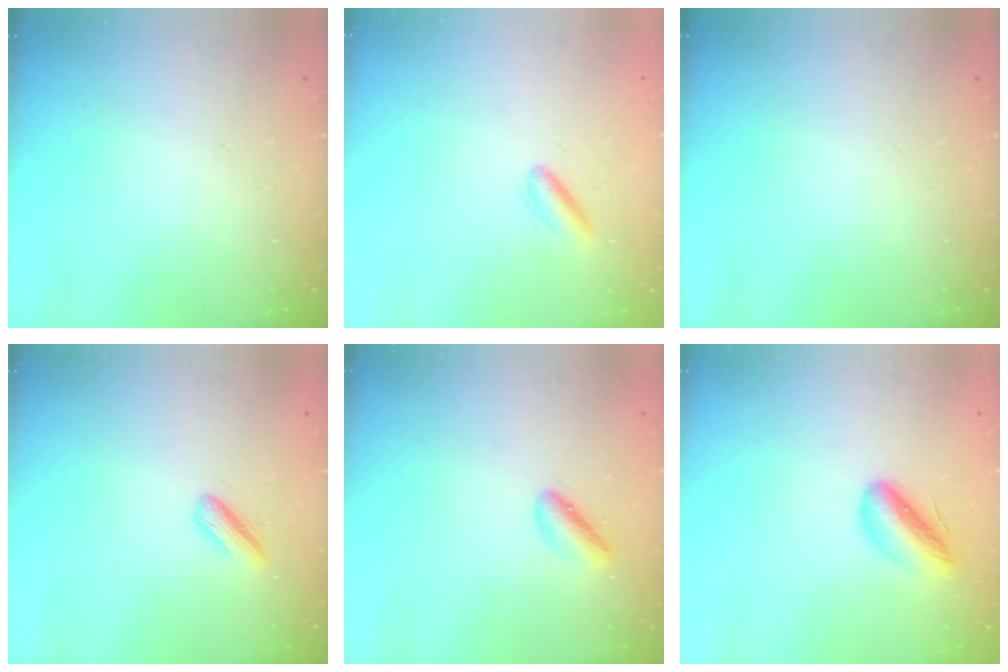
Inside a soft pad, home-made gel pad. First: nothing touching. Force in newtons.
{"total": 3.1, "press": 3.0, "slide": 0.8}
{"total": 0.0}
{"total": 3.7, "press": 3.7, "slide": 0.3}
{"total": 3.2, "press": 3.1, "slide": 0.8}
{"total": 8.0, "press": 7.9, "slide": 1.3}